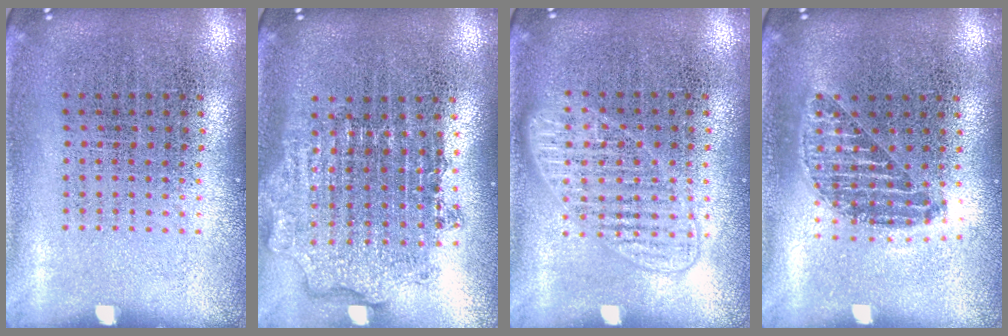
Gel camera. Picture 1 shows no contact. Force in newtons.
{"total": 1.9, "press": 1.5, "slide": 1.2}
{"total": 1.2, "press": 1.2, "slide": 0.2}
{"total": 1.1, "press": 1.0, "slide": 0.5}